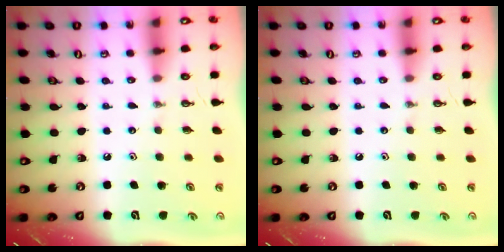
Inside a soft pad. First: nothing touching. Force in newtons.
{"total": 0.0}